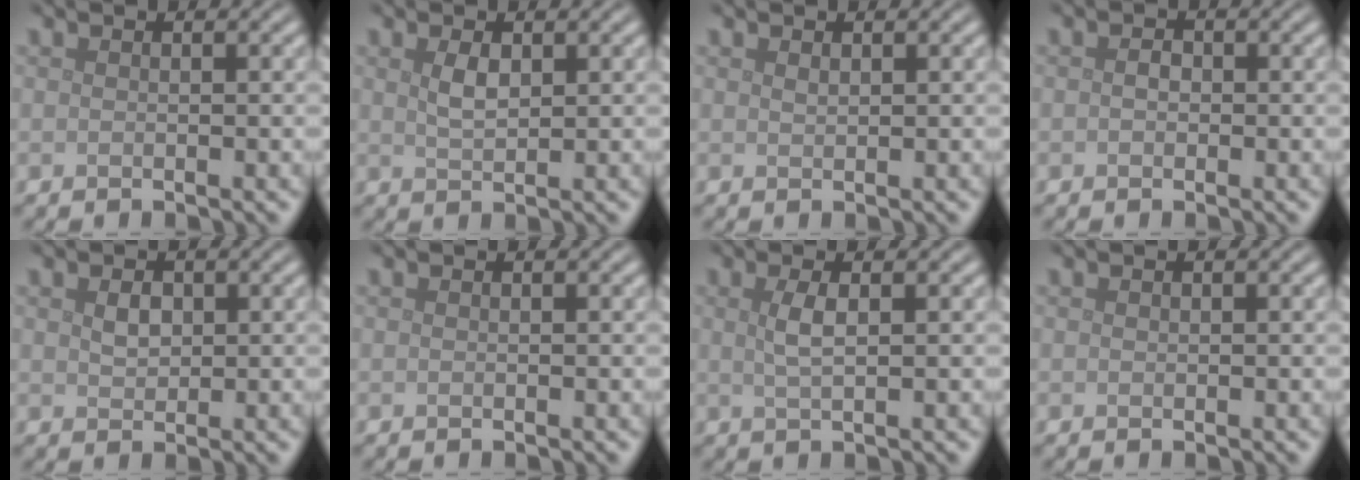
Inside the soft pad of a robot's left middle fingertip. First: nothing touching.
{"total": 1.7, "force": [0.7, 0.8, 1.4], "torque": [-0.031, -0.001, 0.017]}
{"total": 0.5, "force": [0.4, 0.2, 0.3], "torque": [-0.008, -0.001, 0.009]}
{"total": 1.0, "force": [-0.1, 0.8, 0.6], "torque": [-0.010, -0.002, -0.005]}
{"total": 1.5, "force": [0.4, 1.1, 0.9], "torque": [-0.020, 0.000, 0.010]}
{"total": 0.0}
{"total": 2.0, "force": [0.5, 0.6, 1.8], "torque": [-0.036, 0.002, 0.008]}
{"total": 0.0}